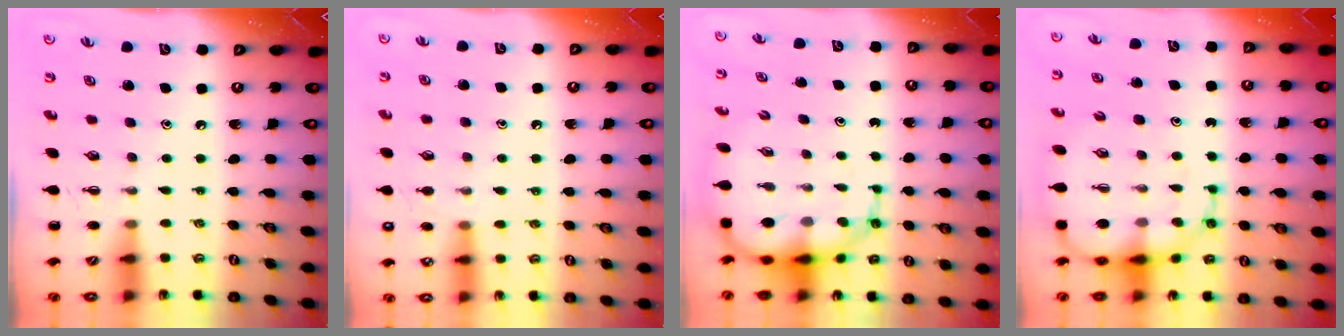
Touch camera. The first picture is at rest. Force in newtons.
{"total": 8.1, "press": 7.8, "slide": 2.1}
{"total": 10.7, "press": 10.3, "slide": 3.1}
{"total": 13.1, "press": 12.5, "slide": 3.7}